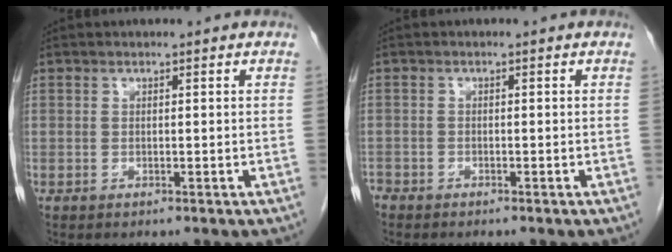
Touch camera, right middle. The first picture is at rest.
{"total": 1.5, "force": [-1.3, 0.6, 0.2], "torque": [-0.009, -0.001, -0.025]}